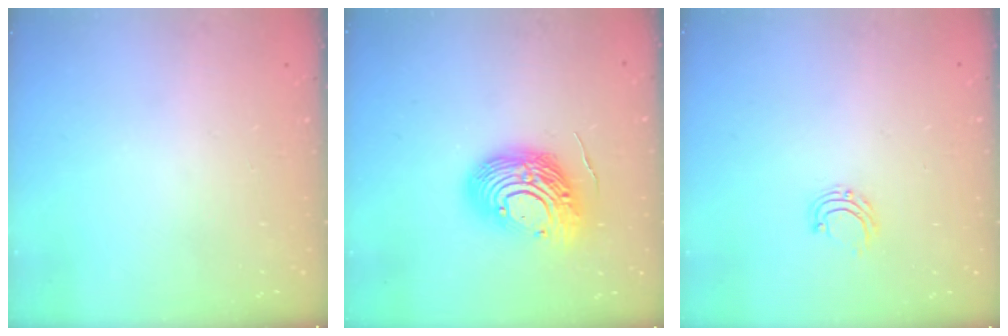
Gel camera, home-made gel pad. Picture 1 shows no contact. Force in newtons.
{"total": 14.6, "press": 14.6, "slide": 1.4}
{"total": 6.5, "press": 6.5, "slide": 0.4}